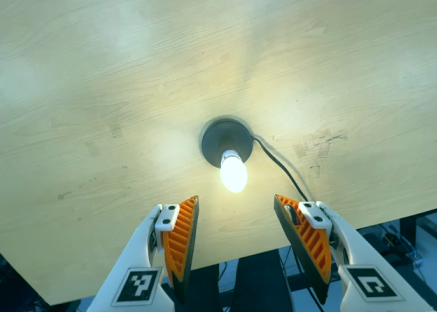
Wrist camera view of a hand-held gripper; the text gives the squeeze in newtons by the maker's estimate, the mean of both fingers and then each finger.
{"total": 0.0}